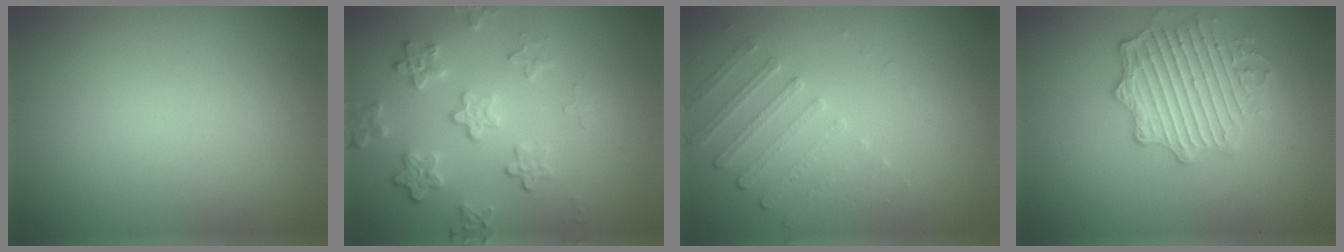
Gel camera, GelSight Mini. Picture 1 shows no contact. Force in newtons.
{"total": 4.4, "press": 3.2, "slide": 3.0}
{"total": 1.9, "press": 1.5, "slide": 1.2}
{"total": 4.0, "press": 4.0, "slide": 0.2}